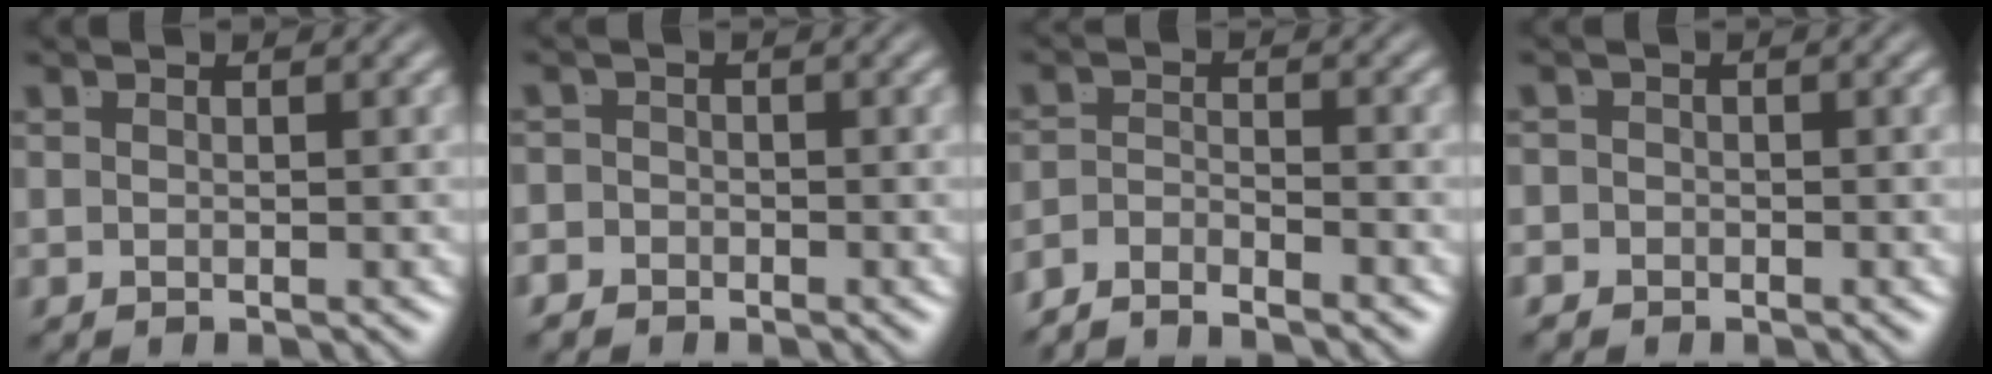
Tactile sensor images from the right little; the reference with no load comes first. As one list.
[{"total": 2.2, "force": [-1.7, 1.4, -0.2], "torque": [-0.002, -0.017, -0.027]}, {"total": 3.6, "force": [-3.4, 0.8, 0.9], "torque": [-0.010, -0.010, -0.060]}, {"total": 1.8, "force": [-1.4, 1.2, -0.1], "torque": [-0.002, -0.014, -0.021]}]